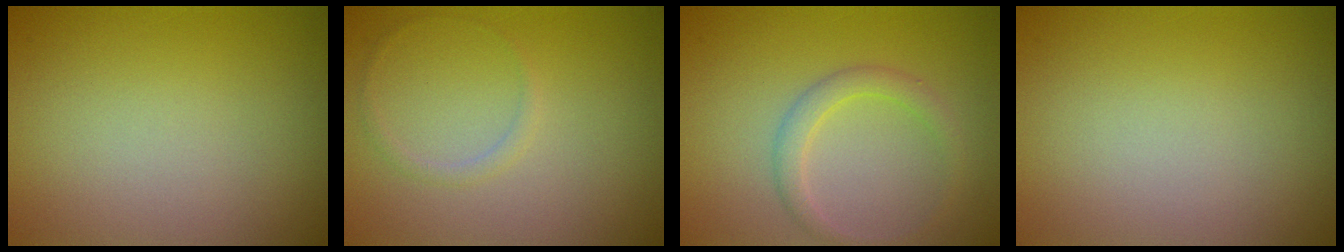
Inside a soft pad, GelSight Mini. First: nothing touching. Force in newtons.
{"total": 0.8, "press": 0.8, "slide": 0.1}
{"total": 2.1, "press": 2.1, "slide": 0.0}
{"total": 0.0}